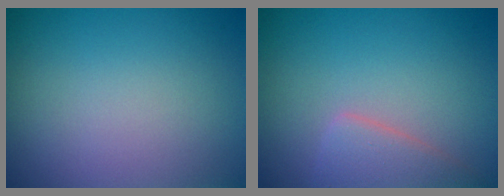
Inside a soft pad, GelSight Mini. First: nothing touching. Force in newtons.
{"total": 2.8, "press": 2.8, "slide": 0.3}